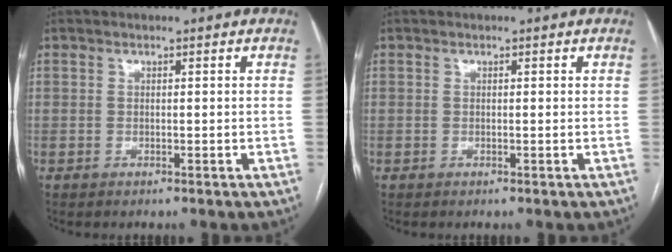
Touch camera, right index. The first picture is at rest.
{"total": 0.0}